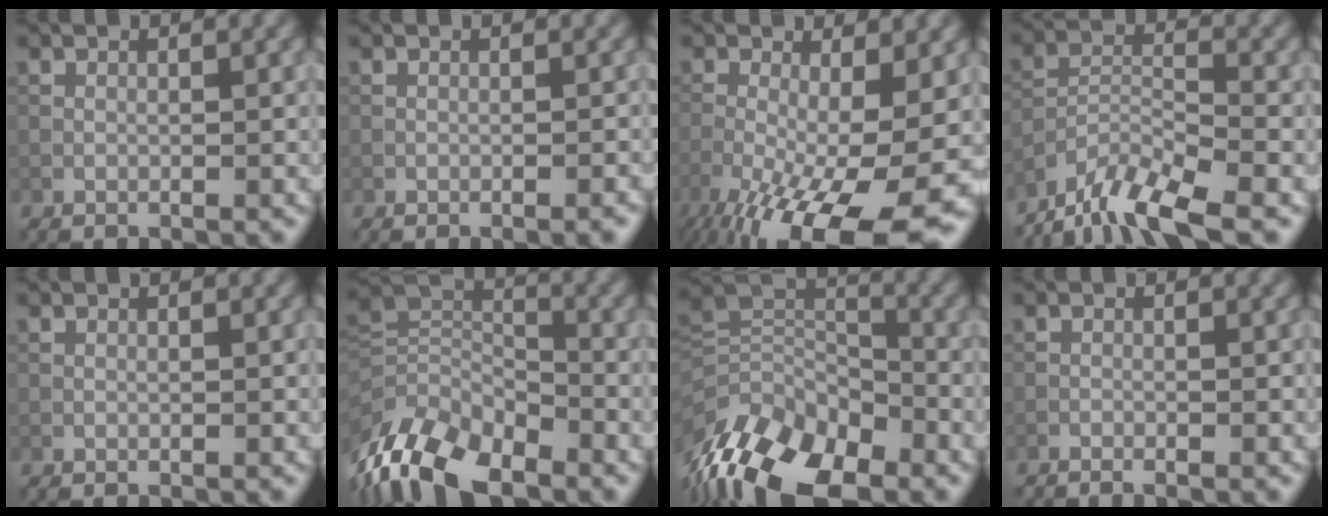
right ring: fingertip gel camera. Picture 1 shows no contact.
{"total": 0.7, "force": [-0.5, 0.1, 0.5], "torque": [-0.005, 0.002, -0.009]}
{"total": 15.9, "force": [-6.9, 5.0, 13.4], "torque": [-0.241, -0.029, -0.102]}
{"total": 8.5, "force": [-7.2, 2.0, 4.2], "torque": [-0.076, -0.006, -0.135]}
{"total": 0.0}
{"total": 12.2, "force": [-8.4, 5.9, 6.7], "torque": [-0.141, -0.012, -0.160]}
{"total": 14.3, "force": [-9.7, 7.3, 7.5], "torque": [-0.150, -0.005, -0.166]}
{"total": 0.9, "force": [-0.8, -0.1, 0.4], "torque": [-0.015, 0.003, -0.018]}